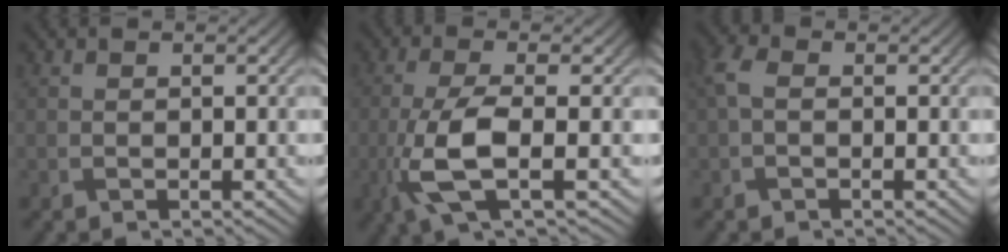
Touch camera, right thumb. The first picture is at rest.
{"total": 7.0, "force": [-2.2, 2.0, 6.4], "torque": [-0.142, 0.000, -0.052]}
{"total": 2.4, "force": [-0.2, 1.4, 2.0], "torque": [-0.051, 0.005, -0.013]}